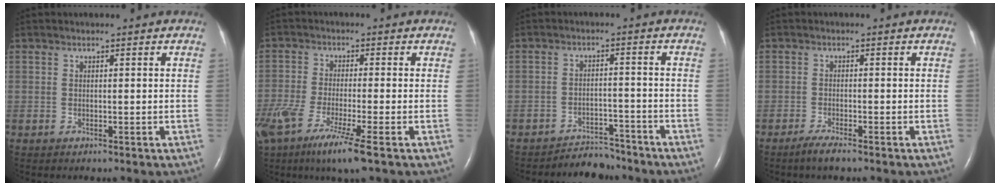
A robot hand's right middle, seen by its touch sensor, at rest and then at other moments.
{"total": 13.8, "force": [-8.5, 1.3, 10.9], "torque": [-0.233, -0.051, -0.152]}
{"total": 4.6, "force": [-4.4, 1.2, -0.7], "torque": [0.010, 0.005, -0.069]}
{"total": 2.4, "force": [-1.9, 0.1, 1.5], "torque": [-0.040, -0.006, -0.036]}